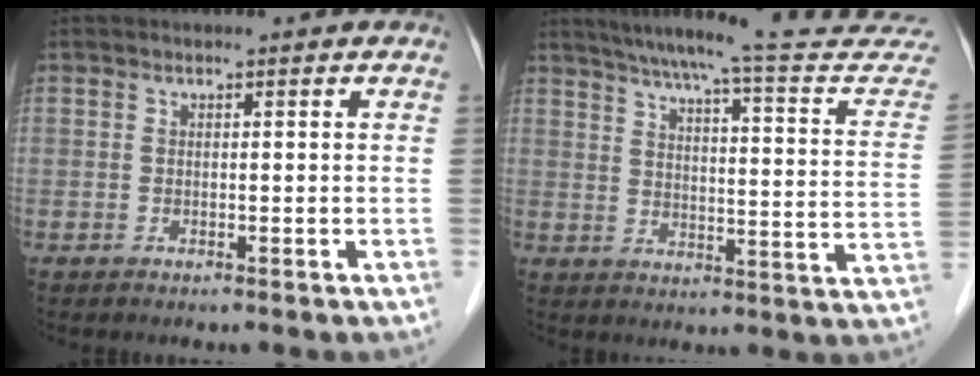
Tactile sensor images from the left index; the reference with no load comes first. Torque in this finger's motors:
{"motor_torque": [0.25, -1.08, 0.06, 0.03]}